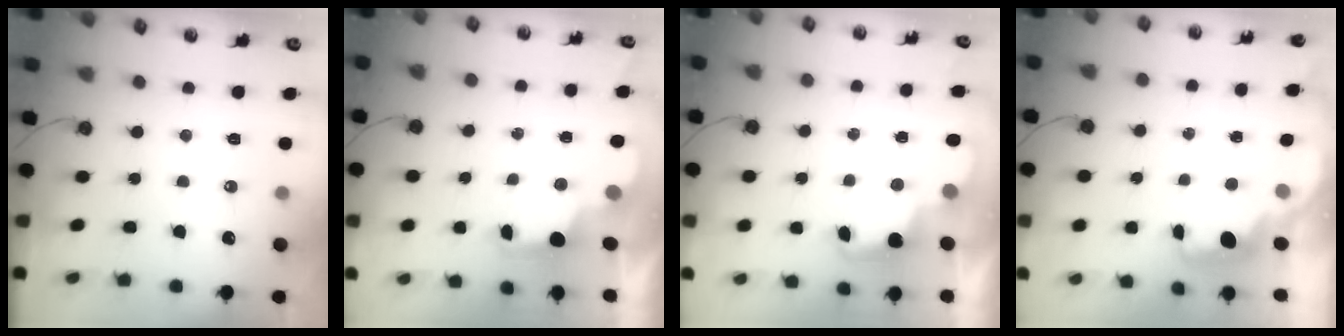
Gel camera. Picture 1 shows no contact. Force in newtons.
{"total": 2.2, "press": 2.1, "slide": 0.7}
{"total": 3.2, "press": 3.1, "slide": 0.6}
{"total": 1.9, "press": 1.8, "slide": 0.5}